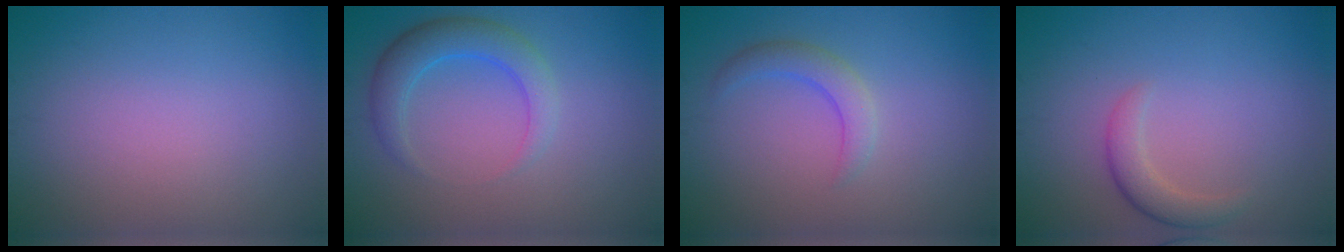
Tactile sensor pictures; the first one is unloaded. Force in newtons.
{"total": 3.6, "press": 3.6, "slide": 0.2}
{"total": 2.3, "press": 2.2, "slide": 0.2}
{"total": 2.1, "press": 2.1, "slide": 0.1}